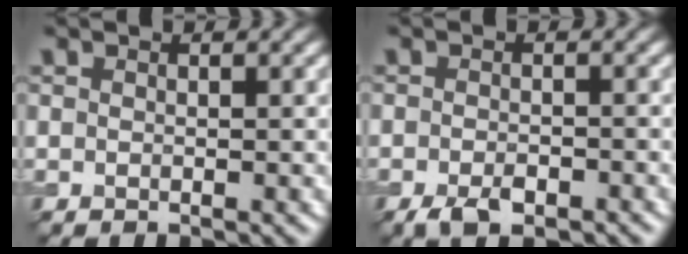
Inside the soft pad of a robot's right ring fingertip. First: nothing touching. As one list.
[{"total": 2.8, "force": [-1.8, 1.2, 1.8], "torque": [-0.033, -0.004, -0.033]}]